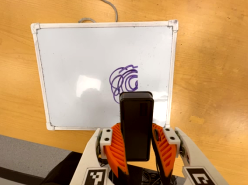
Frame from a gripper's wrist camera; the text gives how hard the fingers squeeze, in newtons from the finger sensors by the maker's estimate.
{"total": 9.1, "left": 7.4, "right": 10.7}